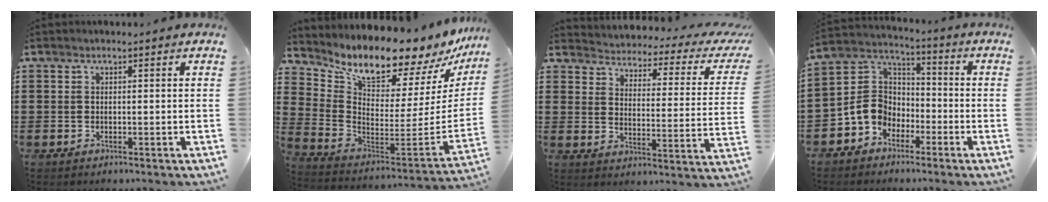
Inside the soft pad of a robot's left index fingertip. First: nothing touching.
{"total": 9.3, "force": [8.7, 1.7, 2.7], "torque": [-0.074, -0.091, 0.141]}
{"total": 2.2, "force": [2.1, 0.3, 0.4], "torque": [-0.029, -0.028, 0.025]}
{"total": 7.4, "force": [-3.3, 6.0, 2.6], "torque": [-0.093, 0.015, -0.075]}